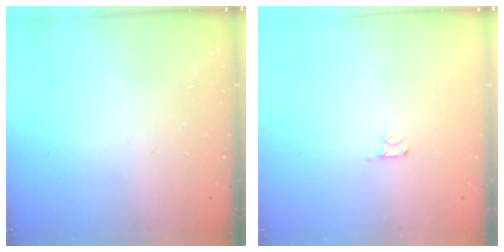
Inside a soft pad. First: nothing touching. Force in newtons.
{"total": 2.5, "press": 2.4, "slide": 0.3}